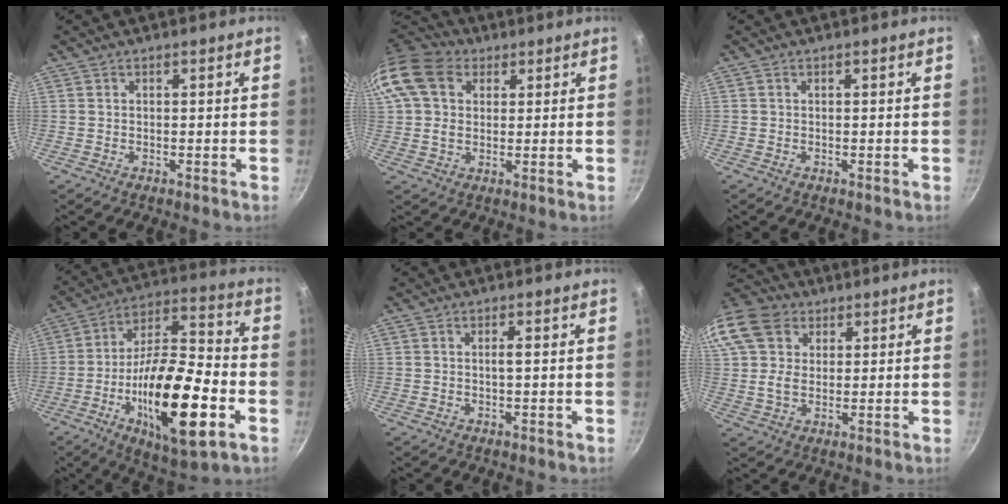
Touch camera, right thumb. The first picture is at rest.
{"total": 14.7, "force": [4.8, 11.1, 8.4], "torque": [-0.171, 0.016, 0.076]}
{"total": 0.0}
{"total": 24.6, "force": [-7.7, 8.7, 21.6], "torque": [-0.352, 0.034, -0.128]}
{"total": 1.1, "force": [0.0, 0.0, 1.1], "torque": [-0.024, 0.001, 0.001]}
{"total": 18.2, "force": [6.9, 13.8, 9.7], "torque": [-0.220, 0.027, 0.121]}